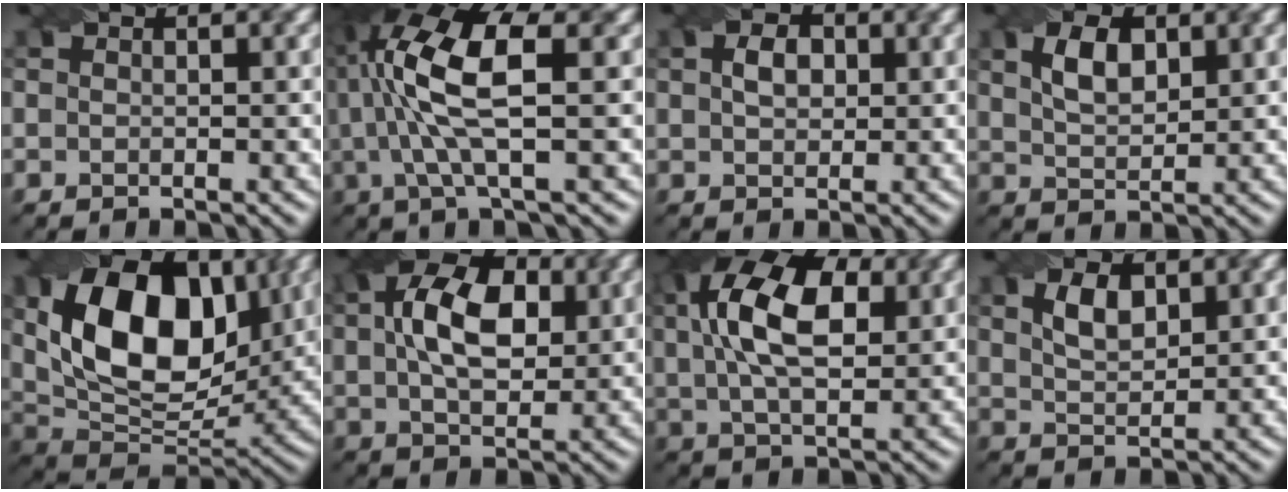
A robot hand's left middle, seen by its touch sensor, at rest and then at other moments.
{"total": 8.8, "force": [1.5, 2.7, 8.2], "torque": [-0.170, 0.011, 0.030]}
{"total": 2.3, "force": [0.5, 1.6, 1.6], "torque": [-0.035, 0.004, 0.008]}
{"total": 3.6, "force": [1.5, 1.9, 2.6], "torque": [-0.057, 0.004, 0.031]}
{"total": 13.3, "force": [3.2, 8.4, 9.7], "torque": [-0.166, -0.001, 0.055]}
{"total": 8.8, "force": [2.0, 5.3, 6.8], "torque": [-0.123, 0.017, 0.030]}
{"total": 10.7, "force": [2.9, 5.5, 8.6], "torque": [-0.165, 0.020, 0.042]}
{"total": 2.9, "force": [1.3, 1.5, 2.1], "torque": [-0.047, 0.002, 0.030]}